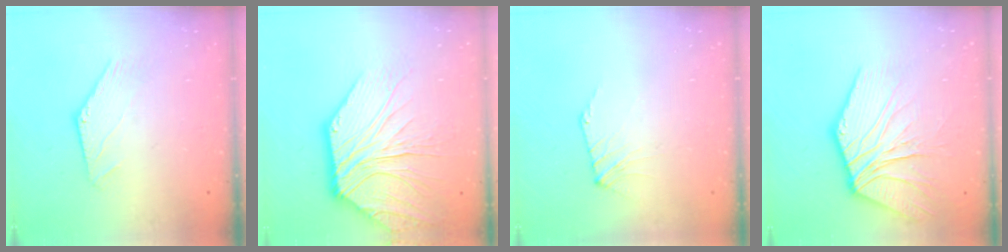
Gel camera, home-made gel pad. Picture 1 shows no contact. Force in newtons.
{"total": 14.9, "press": 14.8, "slide": 1.4}
{"total": 3.9, "press": 3.9, "slide": 0.6}
{"total": 10.1, "press": 10.1, "slide": 1.3}